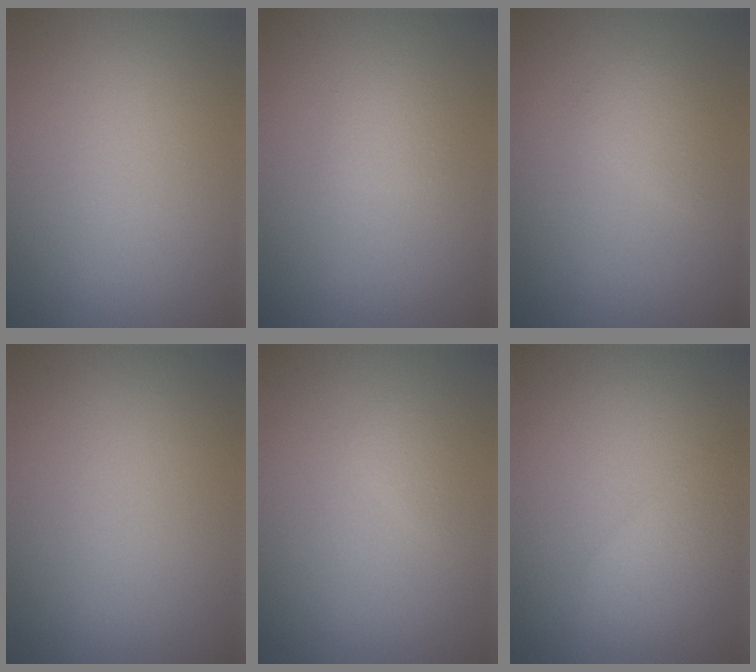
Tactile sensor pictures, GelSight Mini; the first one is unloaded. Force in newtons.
{"total": 1.0, "press": 1.0, "slide": 0.1}
{"total": 1.5, "press": 1.4, "slide": 0.1}
{"total": 0.0}
{"total": 0.8, "press": 0.8, "slide": 0.1}
{"total": 2.3, "press": 2.3, "slide": 0.0}